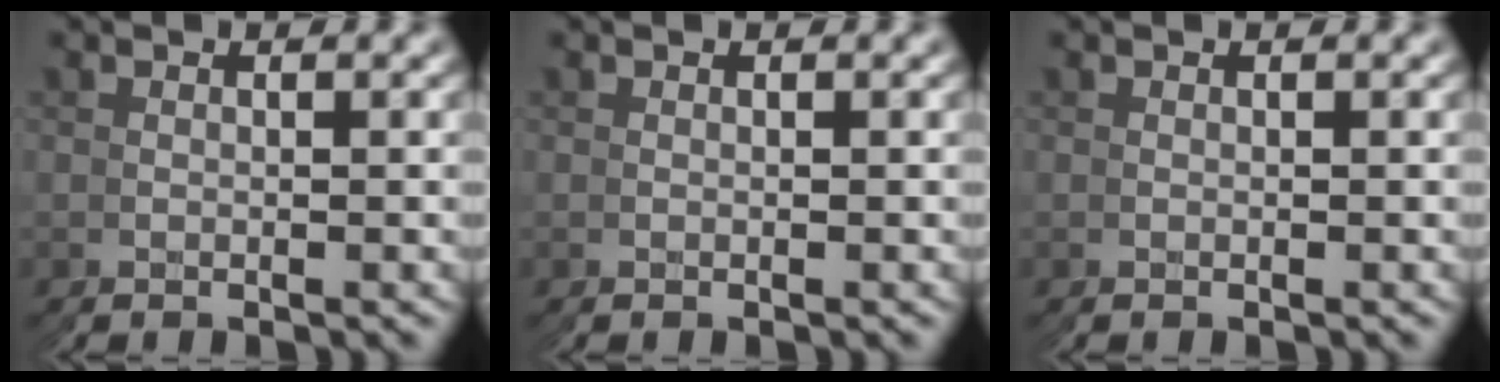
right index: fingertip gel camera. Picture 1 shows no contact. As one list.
[{"total": 0.0}, {"total": 0.0}]